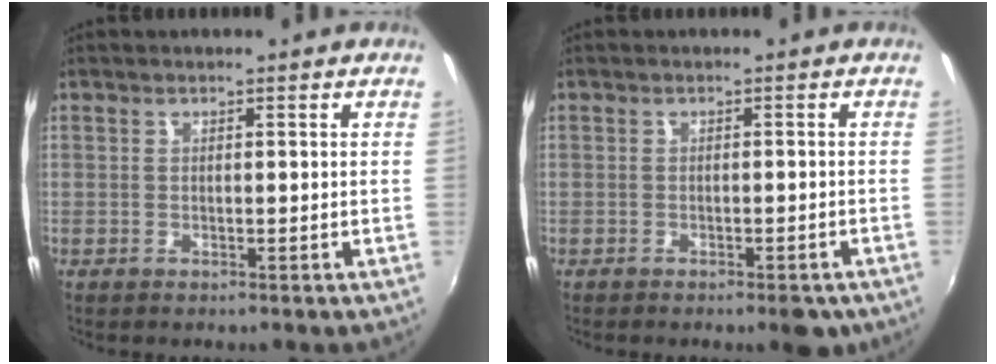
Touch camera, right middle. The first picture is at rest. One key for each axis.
{"total": 4.7, "fx": -3.4, "fy": 1.7, "fz": 2.7, "tx": -0.038, "ty": -0.001, "tz": -0.035}